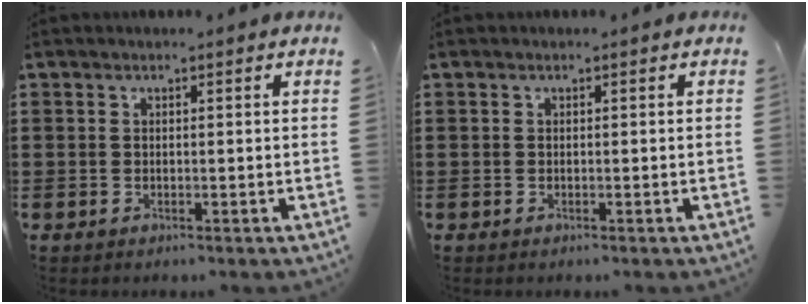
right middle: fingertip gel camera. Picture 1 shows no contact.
{"total": 0.0}